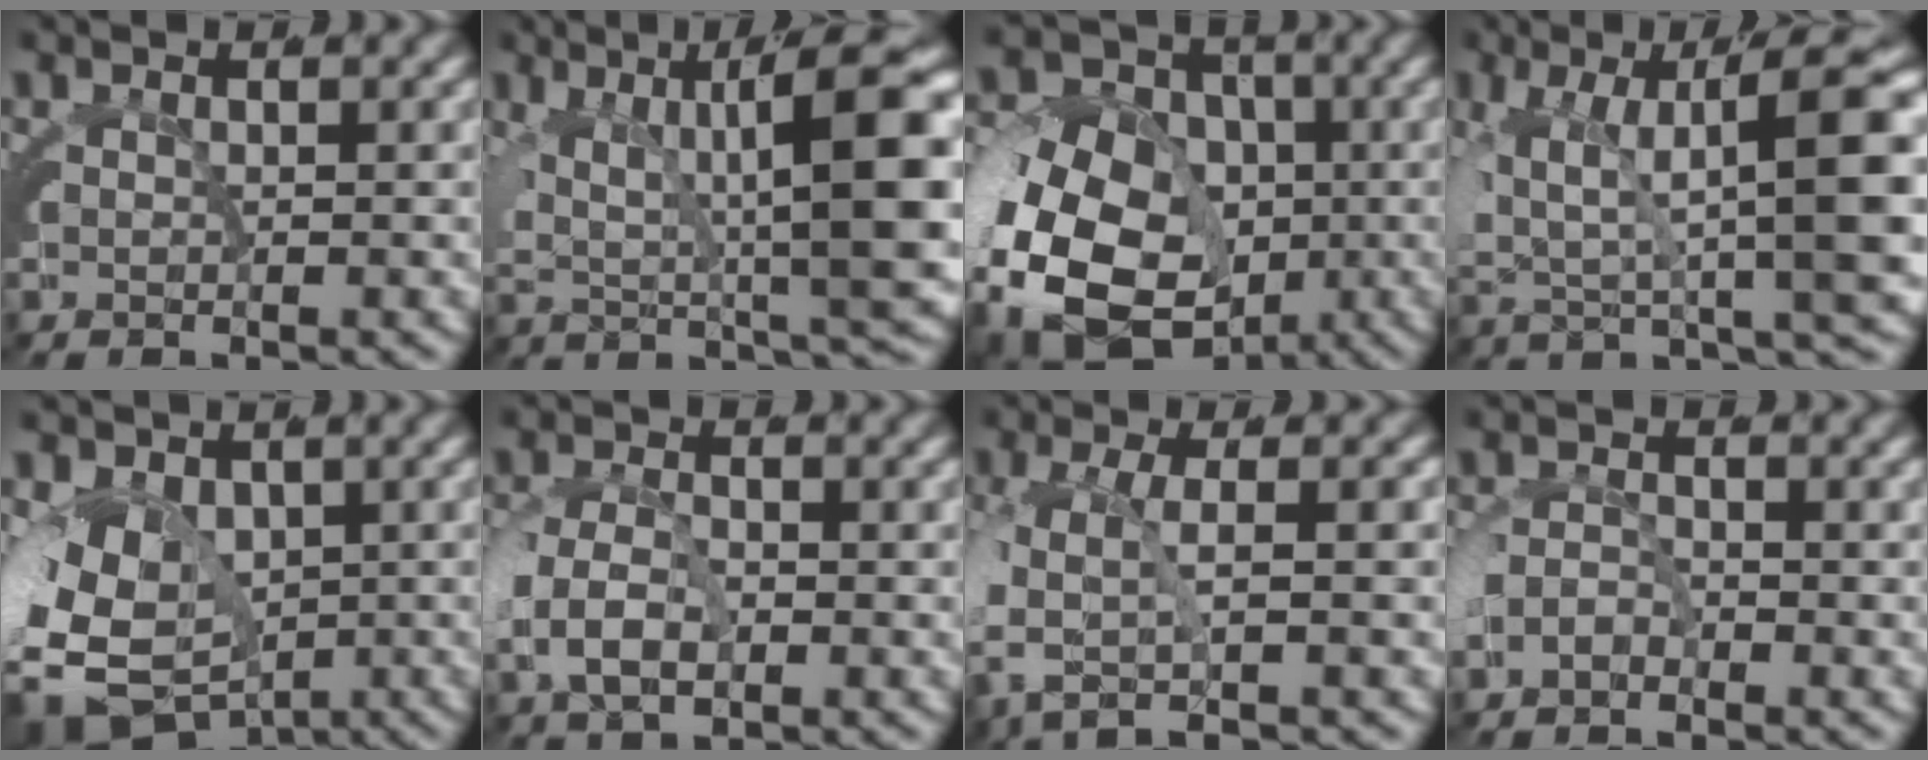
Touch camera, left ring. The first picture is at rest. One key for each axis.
{"total": 11.7, "fx": 1.4, "fy": 4.8, "fz": 10.5, "tx": -0.136, "ty": 0.000, "tz": 0.027}
{"total": 16.3, "fx": -6.2, "fy": 13.5, "fz": 6.6, "tx": -0.164, "ty": -0.072, "tz": -0.097}
{"total": 11.0, "fx": 0.0, "fy": 5.0, "fz": 9.8, "tx": -0.134, "ty": -0.002, "tz": 0.007}
{"total": 10.8, "fx": -4.2, "fy": 8.5, "fz": 5.1, "tx": -0.118, "ty": -0.058, "tz": -0.051}
{"total": 3.7, "fx": -1.4, "fy": 3.0, "fz": 1.7, "tx": -0.052, "ty": -0.008, "tz": -0.022}
{"total": 2.5, "fx": -1.3, "fy": 1.0, "fz": 1.9, "tx": -0.058, "ty": -0.010, "tz": -0.017}
{"total": 2.5, "fx": -1.8, "fy": 1.8, "fz": 0.0, "tx": -0.023, "ty": -0.009, "tz": -0.033}